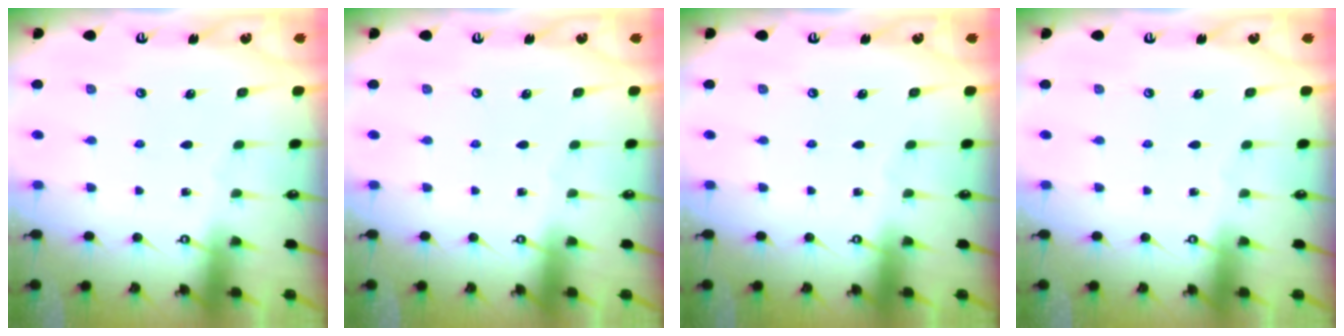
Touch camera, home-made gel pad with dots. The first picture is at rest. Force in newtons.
{"total": 0.0}
{"total": 0.0}
{"total": 0.0}